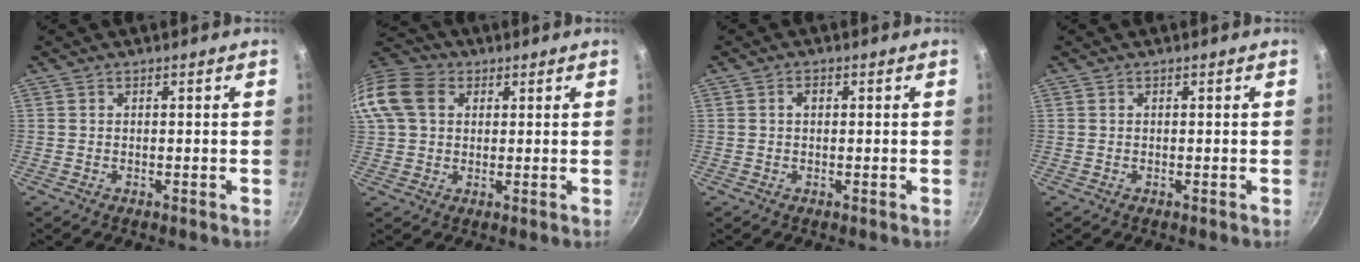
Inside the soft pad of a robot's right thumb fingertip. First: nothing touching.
{"total": 14.1, "force": [3.9, 11.0, 8.0], "torque": [-0.168, 0.024, 0.058]}
{"total": 1.7, "force": [0.3, 1.1, 1.2], "torque": [-0.016, 0.006, 0.004]}
{"total": 0.0}